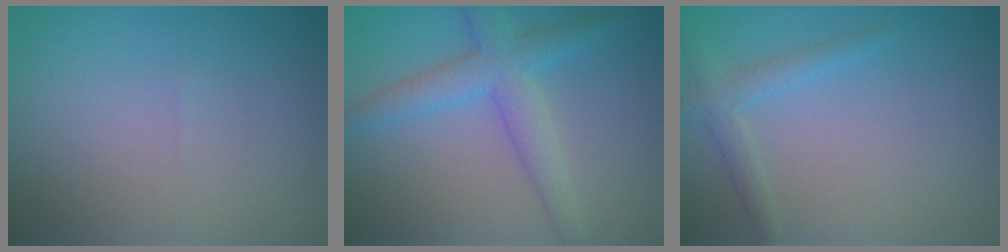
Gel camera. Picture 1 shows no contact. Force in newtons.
{"total": 4.2, "press": 4.2, "slide": 0.1}
{"total": 2.0, "press": 2.0, "slide": 0.1}